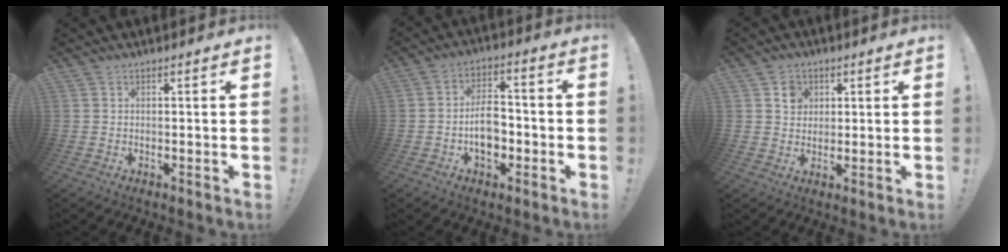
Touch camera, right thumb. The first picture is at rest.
{"total": 9.3, "force": [-2.2, 6.1, 6.6], "torque": [-0.097, 0.011, -0.037]}
{"total": 5.2, "force": [2.1, 4.5, 1.4], "torque": [-0.007, -0.007, 0.035]}